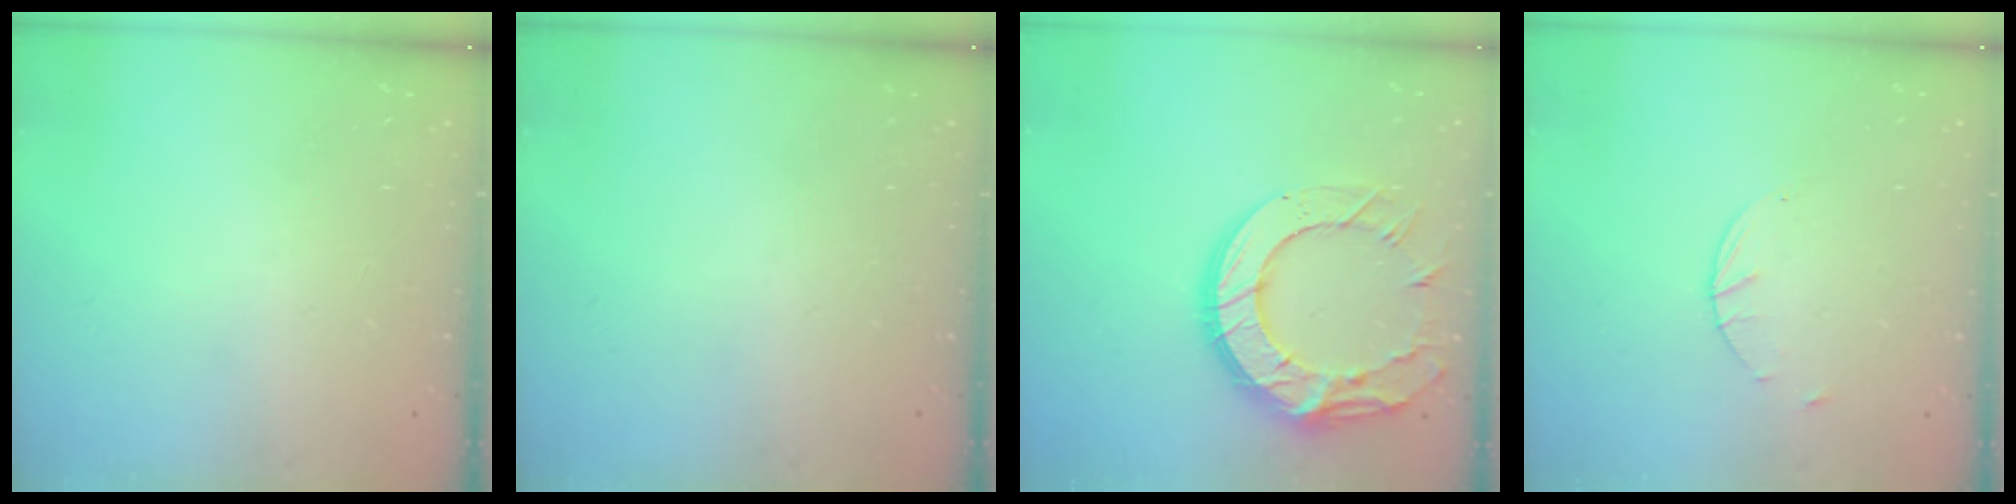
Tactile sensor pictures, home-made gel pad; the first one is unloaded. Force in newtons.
{"total": 0.0}
{"total": 17.6, "press": 17.5, "slide": 1.2}
{"total": 1.7, "press": 1.7, "slide": 0.3}